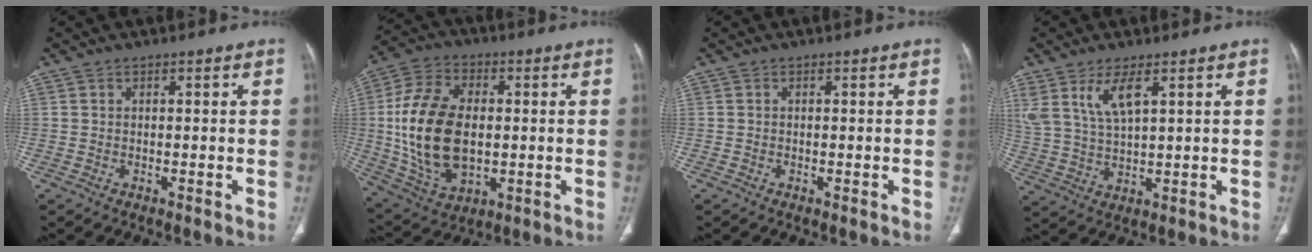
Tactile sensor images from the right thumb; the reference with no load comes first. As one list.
[{"total": 19.7, "force": [0.2, 12.2, 15.5], "torque": [-0.299, 0.001, 0.015]}, {"total": 0.0}, {"total": 7.7, "force": [4.1, 2.7, 5.9], "torque": [-0.123, -0.015, 0.095]}]